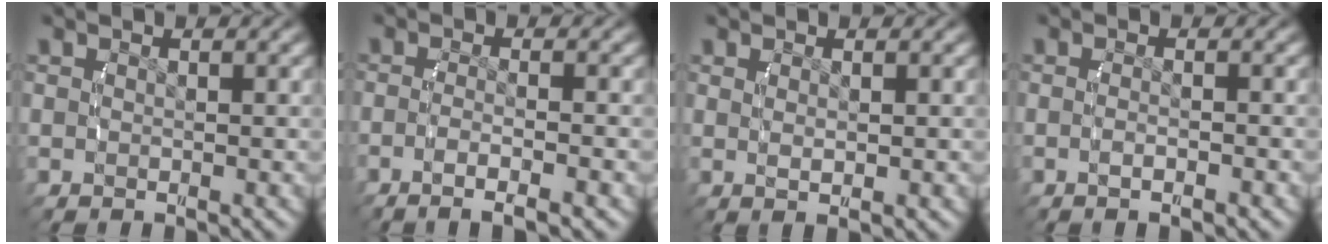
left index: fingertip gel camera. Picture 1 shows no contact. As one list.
[{"total": 3.5, "force": [-2.5, 0.1, 2.5], "torque": [-0.048, -0.007, -0.038]}, {"total": 1.2, "force": [0.3, -0.5, 1.0], "torque": [-0.022, -0.008, 0.014]}, {"total": 1.5, "force": [-1.1, -0.4, 1.0], "torque": [-0.022, 0.000, -0.017]}]